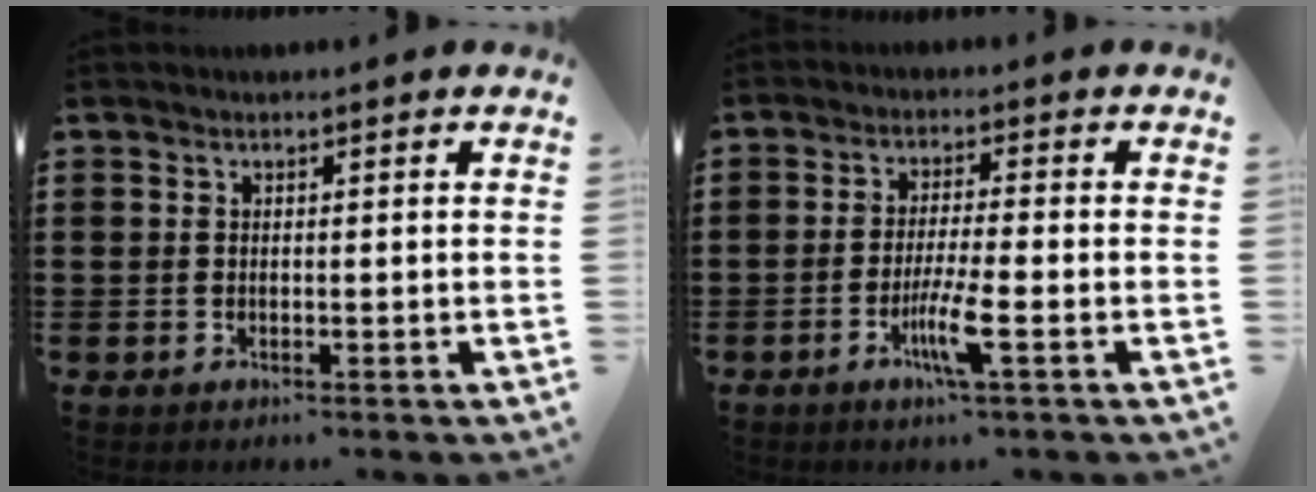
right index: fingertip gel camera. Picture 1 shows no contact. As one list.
[{"total": 5.8, "force": [-2.4, 0.1, 5.3], "torque": [-0.099, -0.014, -0.045]}]